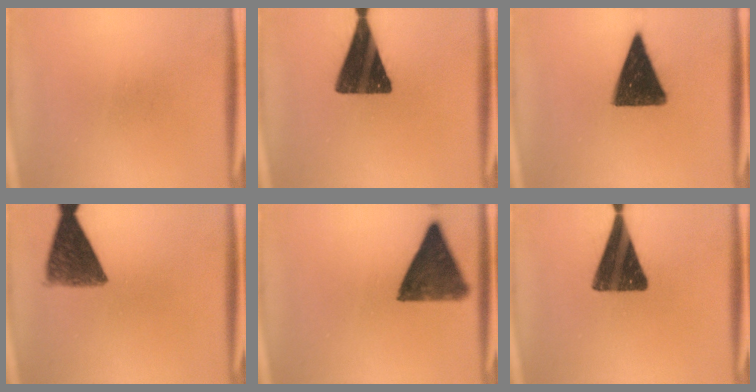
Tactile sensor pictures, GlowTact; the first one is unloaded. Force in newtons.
{"total": 16.5}
{"total": 14.3}
{"total": 9.3}
{"total": 11.7}
{"total": 15.2}